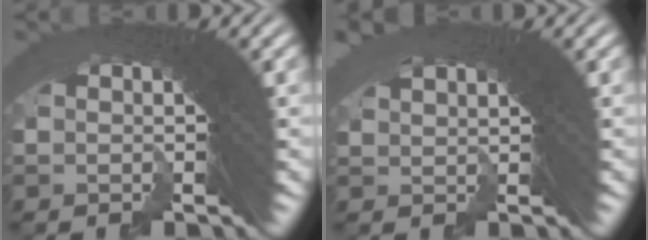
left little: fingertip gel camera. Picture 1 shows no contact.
{"total": 0.9, "force": [0.5, -0.7, -0.1], "torque": [0.016, -0.003, 0.017]}